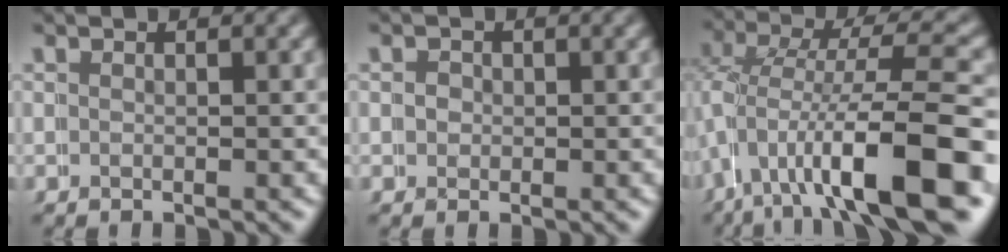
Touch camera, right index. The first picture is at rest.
{"total": 1.2, "force": [0.1, 0.9, -0.7], "torque": [0.005, -0.011, 0.002]}
{"total": 9.7, "force": [-3.0, 3.4, 8.6], "torque": [-0.146, -0.009, -0.045]}